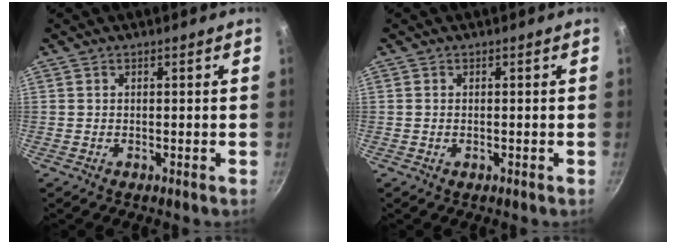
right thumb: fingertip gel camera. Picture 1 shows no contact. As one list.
[{"total": 0.6, "force": [-0.1, 0.3, 0.4], "torque": [-0.008, 0.001, -0.002]}]